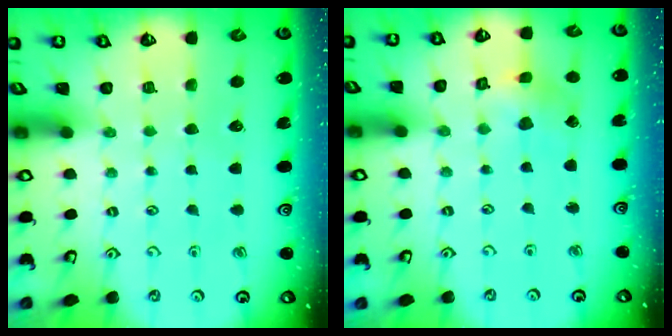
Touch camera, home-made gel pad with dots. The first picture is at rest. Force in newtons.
{"total": 2.8, "press": 2.8, "slide": 0.3}